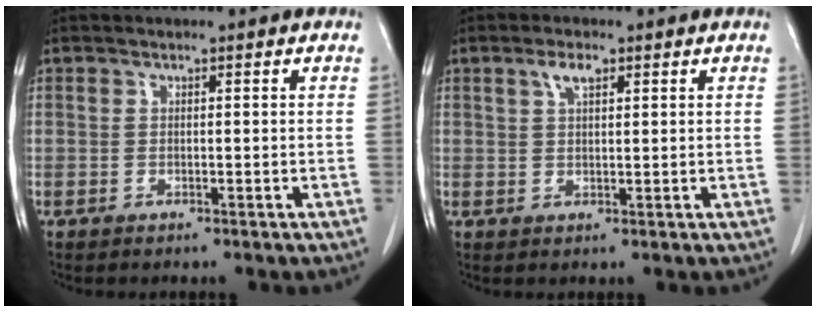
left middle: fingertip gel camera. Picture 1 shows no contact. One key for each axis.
{"total": 2.6, "fx": 1.4, "fy": 1.0, "fz": 2.0, "tx": -0.042, "ty": 0.005, "tz": 0.029}